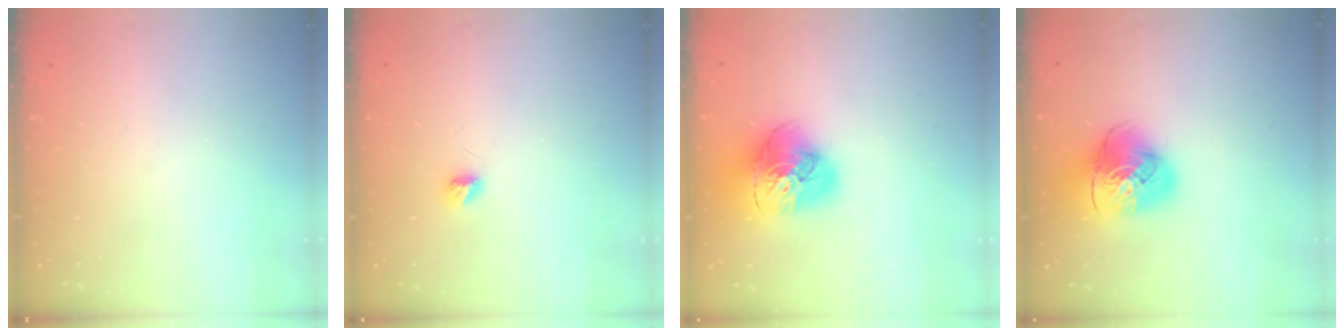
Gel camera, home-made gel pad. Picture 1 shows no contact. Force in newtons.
{"total": 3.8, "press": 3.7, "slide": 0.5}
{"total": 18.6, "press": 18.5, "slide": 2.0}
{"total": 13.4, "press": 13.3, "slide": 1.7}